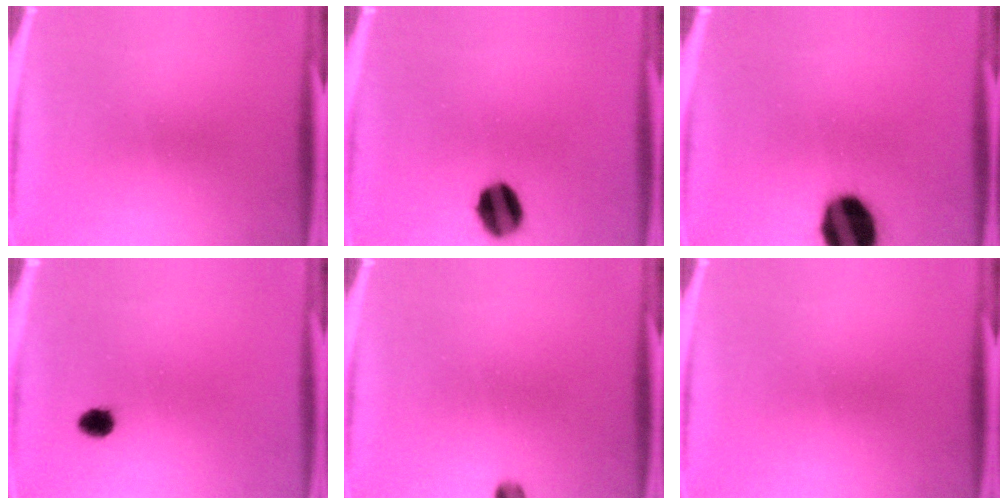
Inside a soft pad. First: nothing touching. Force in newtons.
{"total": 9.4}
{"total": 15.8}
{"total": 2.5}
{"total": 2.0}
{"total": 0.0}